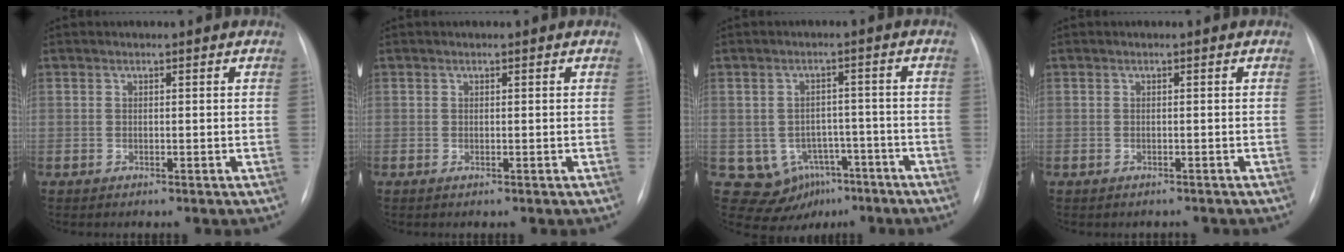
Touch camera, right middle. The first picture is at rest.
{"total": 0.0}
{"total": 8.2, "force": [-4.0, 6.9, 2.0], "torque": [-0.027, 0.020, -0.044]}
{"total": 1.2, "force": [-1.0, 0.6, 0.1], "torque": [-0.005, 0.001, -0.012]}